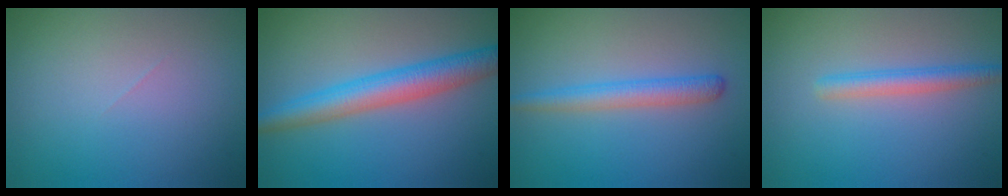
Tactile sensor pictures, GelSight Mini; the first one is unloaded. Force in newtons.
{"total": 5.0, "press": 5.0, "slide": 0.1}
{"total": 2.6, "press": 2.6, "slide": 0.1}
{"total": 2.3, "press": 2.3, "slide": 0.1}